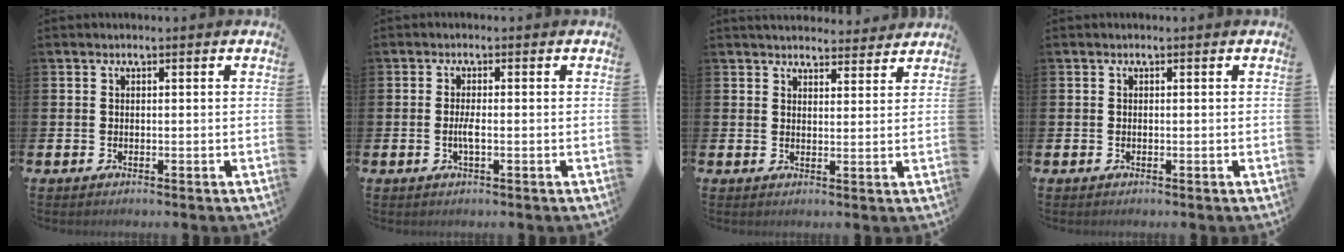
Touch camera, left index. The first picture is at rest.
{"total": 1.7, "force": [-0.4, 0.3, 1.7], "torque": [-0.035, 0.002, -0.008]}
{"total": 3.9, "force": [3.8, 0.9, 0.2], "torque": [-0.002, -0.021, 0.067]}
{"total": 0.0}